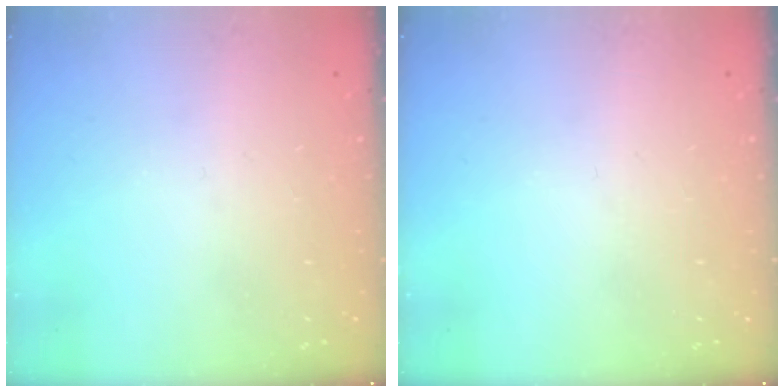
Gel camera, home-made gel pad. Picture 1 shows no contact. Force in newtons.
{"total": 0.0}